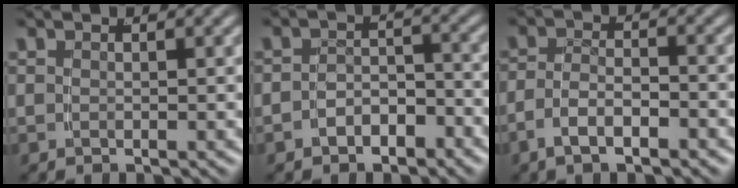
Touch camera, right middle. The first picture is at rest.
{"total": 3.4, "force": [-2.5, 2.0, 1.0], "torque": [-0.011, -0.003, -0.046]}
{"total": 3.1, "force": [-2.0, 1.3, 2.0], "torque": [-0.037, -0.006, -0.035]}